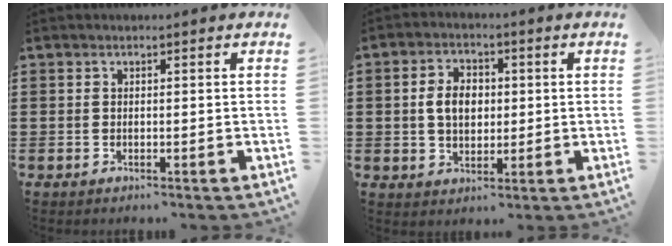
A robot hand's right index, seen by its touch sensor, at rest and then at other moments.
{"total": 5.2, "force": [0.3, 3.5, 3.9], "torque": [-0.082, 0.007, -0.002]}